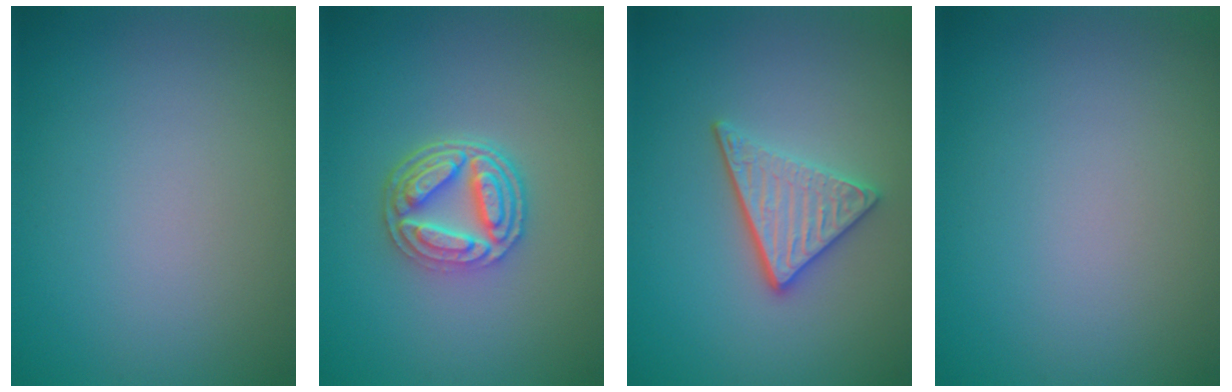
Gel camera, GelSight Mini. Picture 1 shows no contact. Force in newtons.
{"total": 5.0, "press": 3.7, "slide": 3.3}
{"total": 3.6, "press": 3.0, "slide": 2.0}
{"total": 0.0}